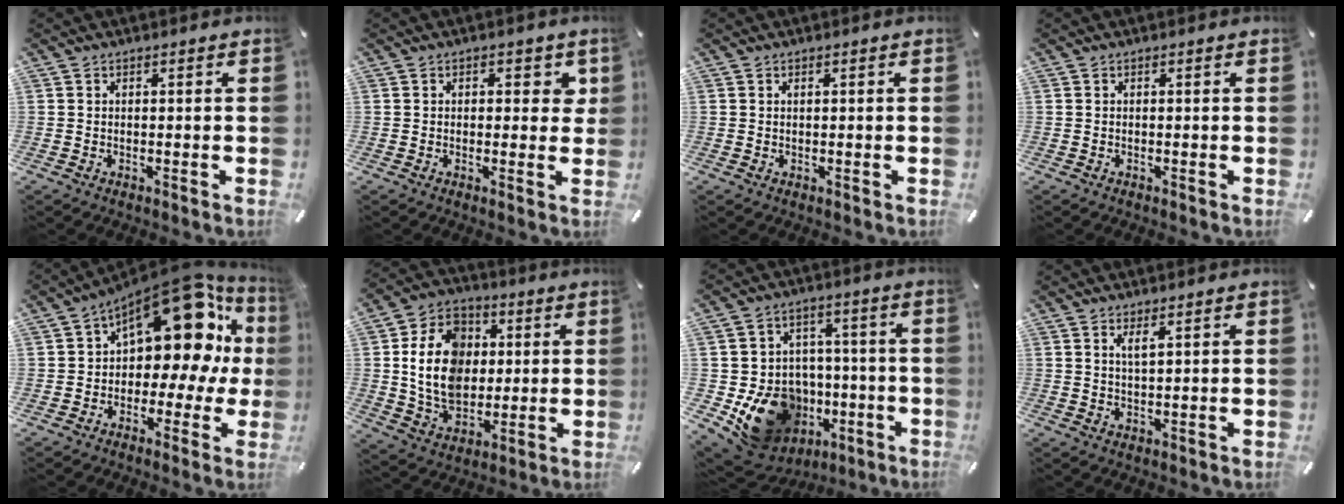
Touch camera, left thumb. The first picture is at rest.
{"total": 3.5, "force": [1.0, 2.5, 2.3], "torque": [-0.009, -0.005, 0.007]}
{"total": 0.5, "force": [0.2, 0.3, 0.4], "torque": [-0.008, -0.001, 0.004]}
{"total": 0.0}
{"total": 18.8, "force": [8.4, 10.1, 13.5], "torque": [-0.180, -0.070, 0.140]}
{"total": 15.6, "force": [1.4, 12.4, 9.4], "torque": [-0.200, 0.019, 0.027]}
{"total": 18.5, "force": [-5.5, 15.5, 8.5], "torque": [-0.131, 0.029, -0.063]}
{"total": 2.7, "force": [1.5, 0.5, 2.1], "torque": [-0.045, 0.000, 0.026]}